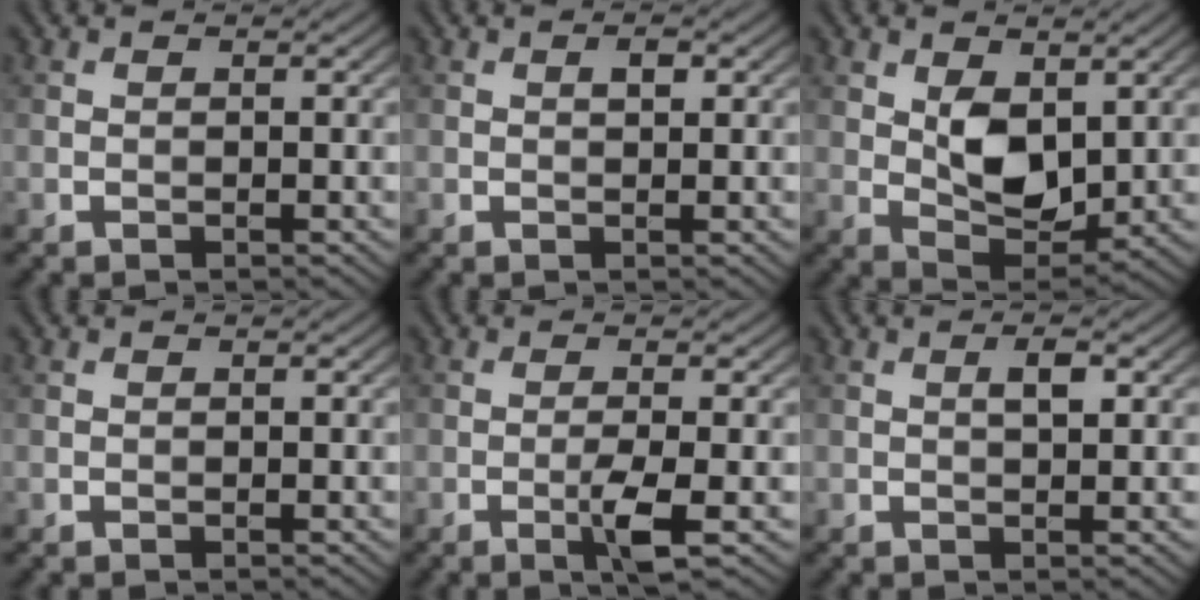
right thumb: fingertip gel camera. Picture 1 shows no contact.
{"total": 1.2, "force": [0.3, 0.4, 1.0], "torque": [-0.017, -0.002, 0.005]}
{"total": 6.5, "force": [1.6, 4.0, 4.8], "torque": [-0.093, -0.010, 0.034]}
{"total": 0.0}
{"total": 3.4, "force": [-1.1, 0.2, 3.2], "torque": [-0.060, 0.004, -0.028]}
{"total": 1.8, "force": [0.5, 0.5, 1.7], "torque": [-0.029, 0.000, 0.008]}